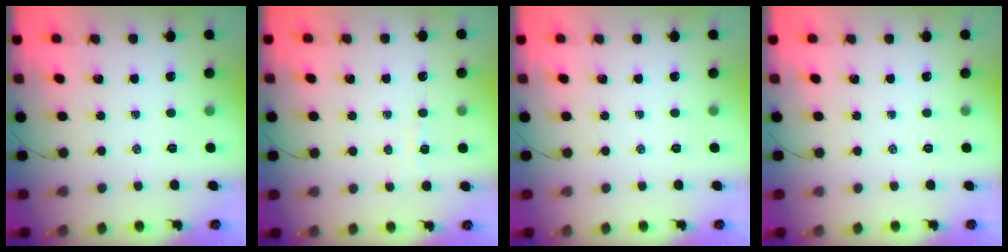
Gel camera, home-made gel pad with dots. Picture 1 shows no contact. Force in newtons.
{"total": 2.8, "press": 2.7, "slide": 0.7}
{"total": 0.0}
{"total": 0.0}